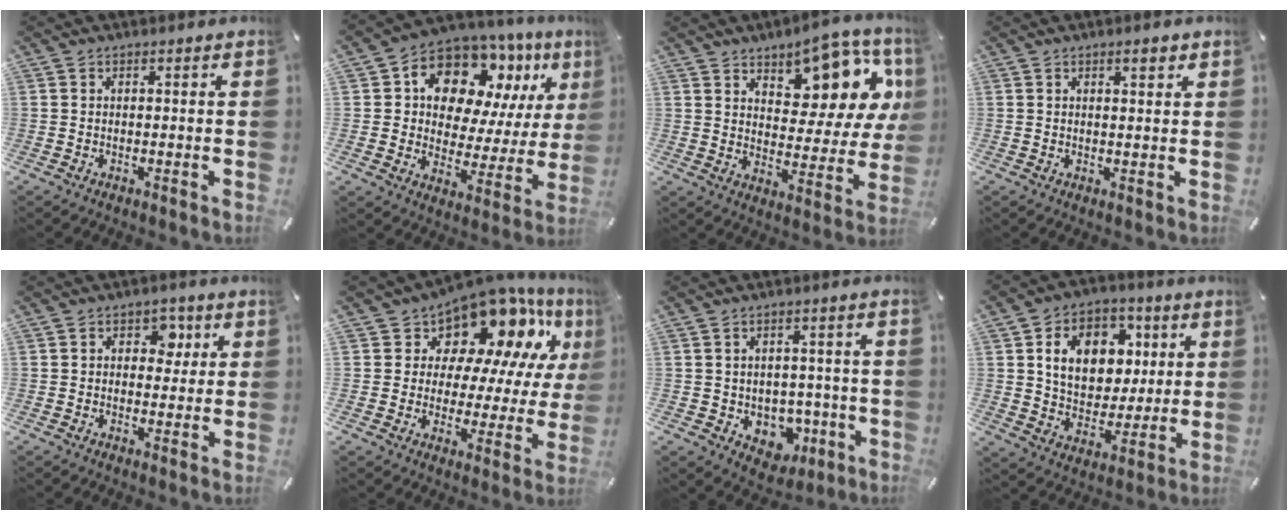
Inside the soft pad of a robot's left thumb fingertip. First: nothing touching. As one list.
[{"total": 13.6, "force": [9.1, 8.5, 5.6], "torque": [-0.100, -0.073, 0.168]}, {"total": 12.5, "force": [9.1, 6.4, 5.8], "torque": [-0.065, -0.086, 0.156]}, {"total": 2.3, "force": [1.5, 0.6, 1.7], "torque": [-0.020, -0.003, 0.021]}, {"total": 5.8, "force": [1.5, 4.2, 3.6], "torque": [-0.032, -0.006, 0.014]}, {"total": 13.8, "force": [10.5, 7.4, 5.0], "torque": [-0.081, -0.096, 0.177]}, {"total": 7.1, "force": [-0.8, 6.5, 2.8], "torque": [-0.020, -0.005, -0.008]}, {"total": 14.2, "force": [4.0, 11.3, 7.6], "torque": [-0.110, -0.004, 0.076]}]